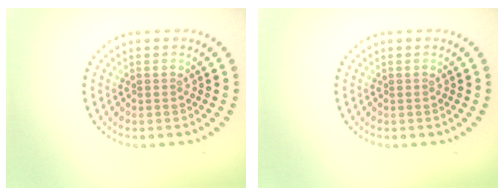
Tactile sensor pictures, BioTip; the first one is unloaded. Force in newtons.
{"total": 0.0}